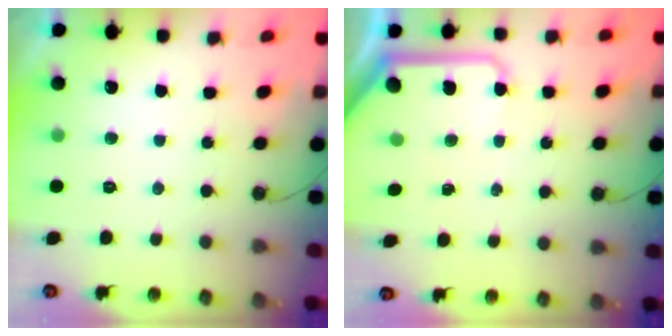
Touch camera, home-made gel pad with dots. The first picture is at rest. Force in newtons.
{"total": 10.3, "press": 10.3, "slide": 1.2}